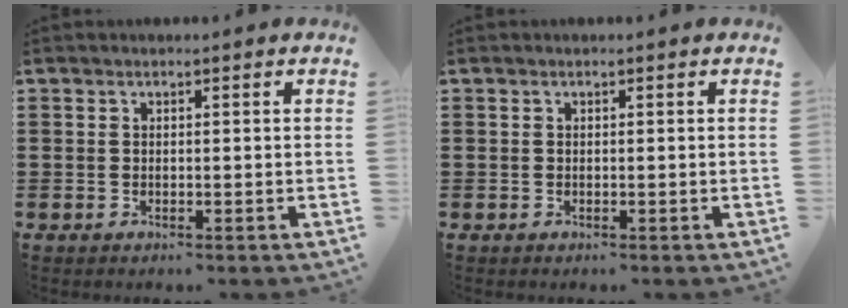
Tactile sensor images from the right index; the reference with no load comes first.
{"total": 0.0}